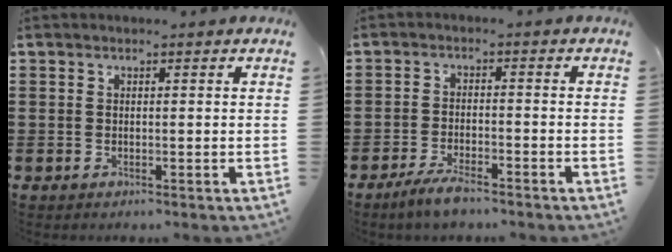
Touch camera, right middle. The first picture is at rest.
{"total": 4.0, "force": [-3.3, 0.8, 2.2], "torque": [-0.048, -0.001, -0.065]}